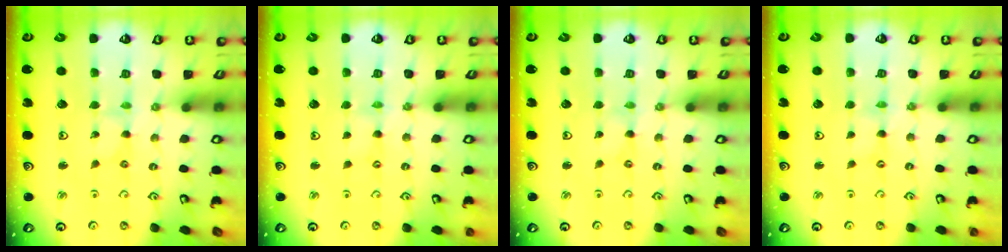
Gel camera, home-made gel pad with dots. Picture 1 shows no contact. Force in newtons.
{"total": 2.2, "press": 2.2, "slide": 0.4}
{"total": 0.0}
{"total": 0.7, "press": 0.7, "slide": 0.1}